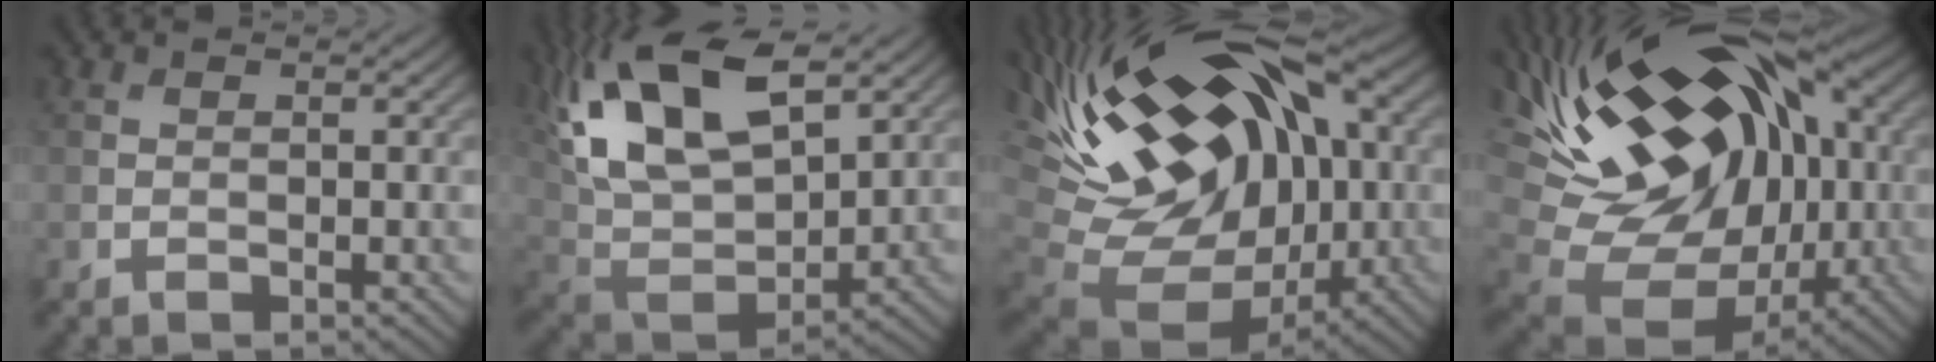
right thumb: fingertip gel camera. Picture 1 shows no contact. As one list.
[{"total": 18.1, "force": [8.7, 8.8, 13.2], "torque": [-0.287, 0.034, 0.151]}, {"total": 20.4, "force": [3.0, 11.5, 16.5], "torque": [-0.299, 0.017, 0.054]}, {"total": 20.5, "force": [4.7, 12.4, 15.6], "torque": [-0.295, 0.034, 0.076]}]